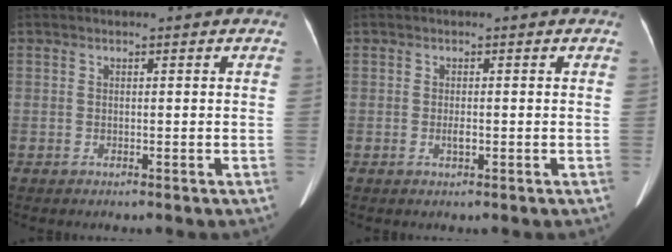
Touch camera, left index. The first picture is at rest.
{"total": 1.1, "force": [-0.3, 0.3, 1.0], "torque": [-0.022, -0.001, -0.003]}